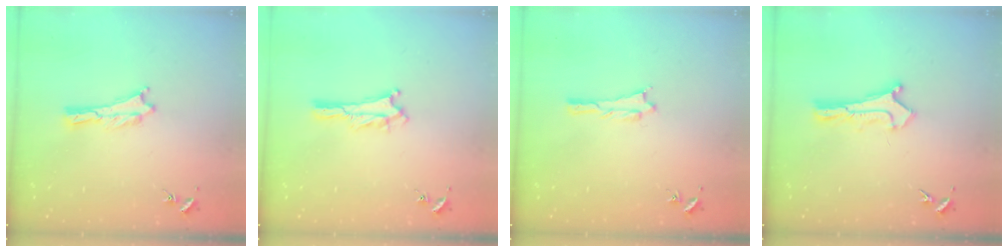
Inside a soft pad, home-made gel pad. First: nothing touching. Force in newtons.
{"total": 1.3, "press": 1.3, "slide": 0.4}
{"total": 0.6, "press": 0.6, "slide": 0.1}
{"total": 0.8, "press": 0.8, "slide": 0.0}